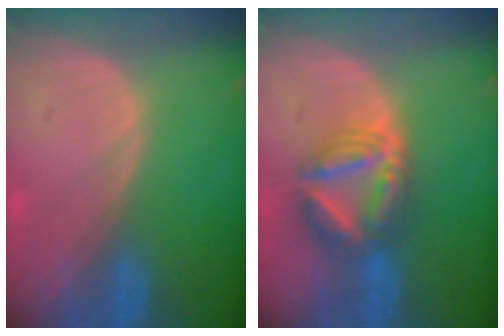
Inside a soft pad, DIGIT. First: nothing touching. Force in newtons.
{"total": 7.6, "press": 7.6, "slide": 0.8}